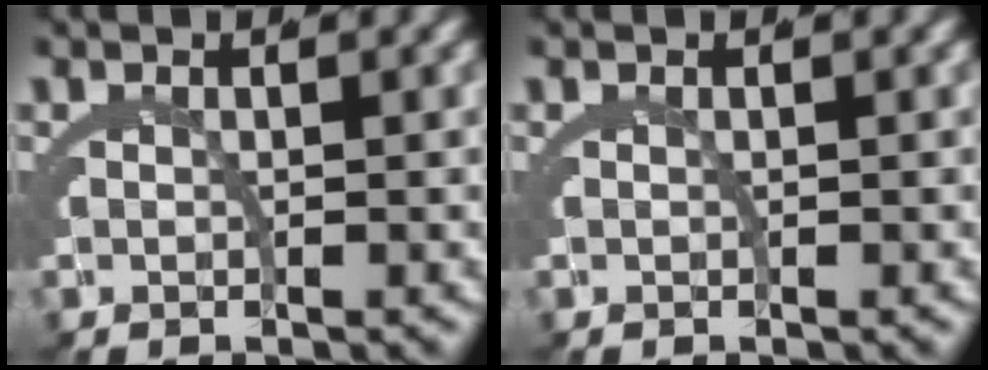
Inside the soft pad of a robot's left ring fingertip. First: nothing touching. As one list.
[{"total": 0.0}]